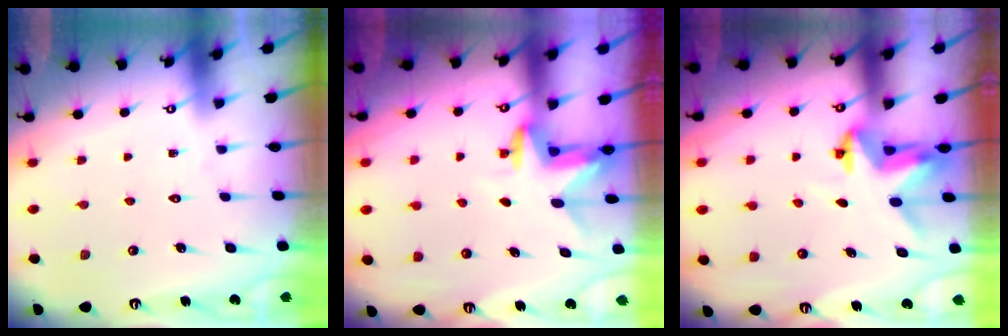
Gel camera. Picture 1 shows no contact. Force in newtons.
{"total": 3.2, "press": 3.2, "slide": 0.3}
{"total": 3.4, "press": 3.4, "slide": 0.2}